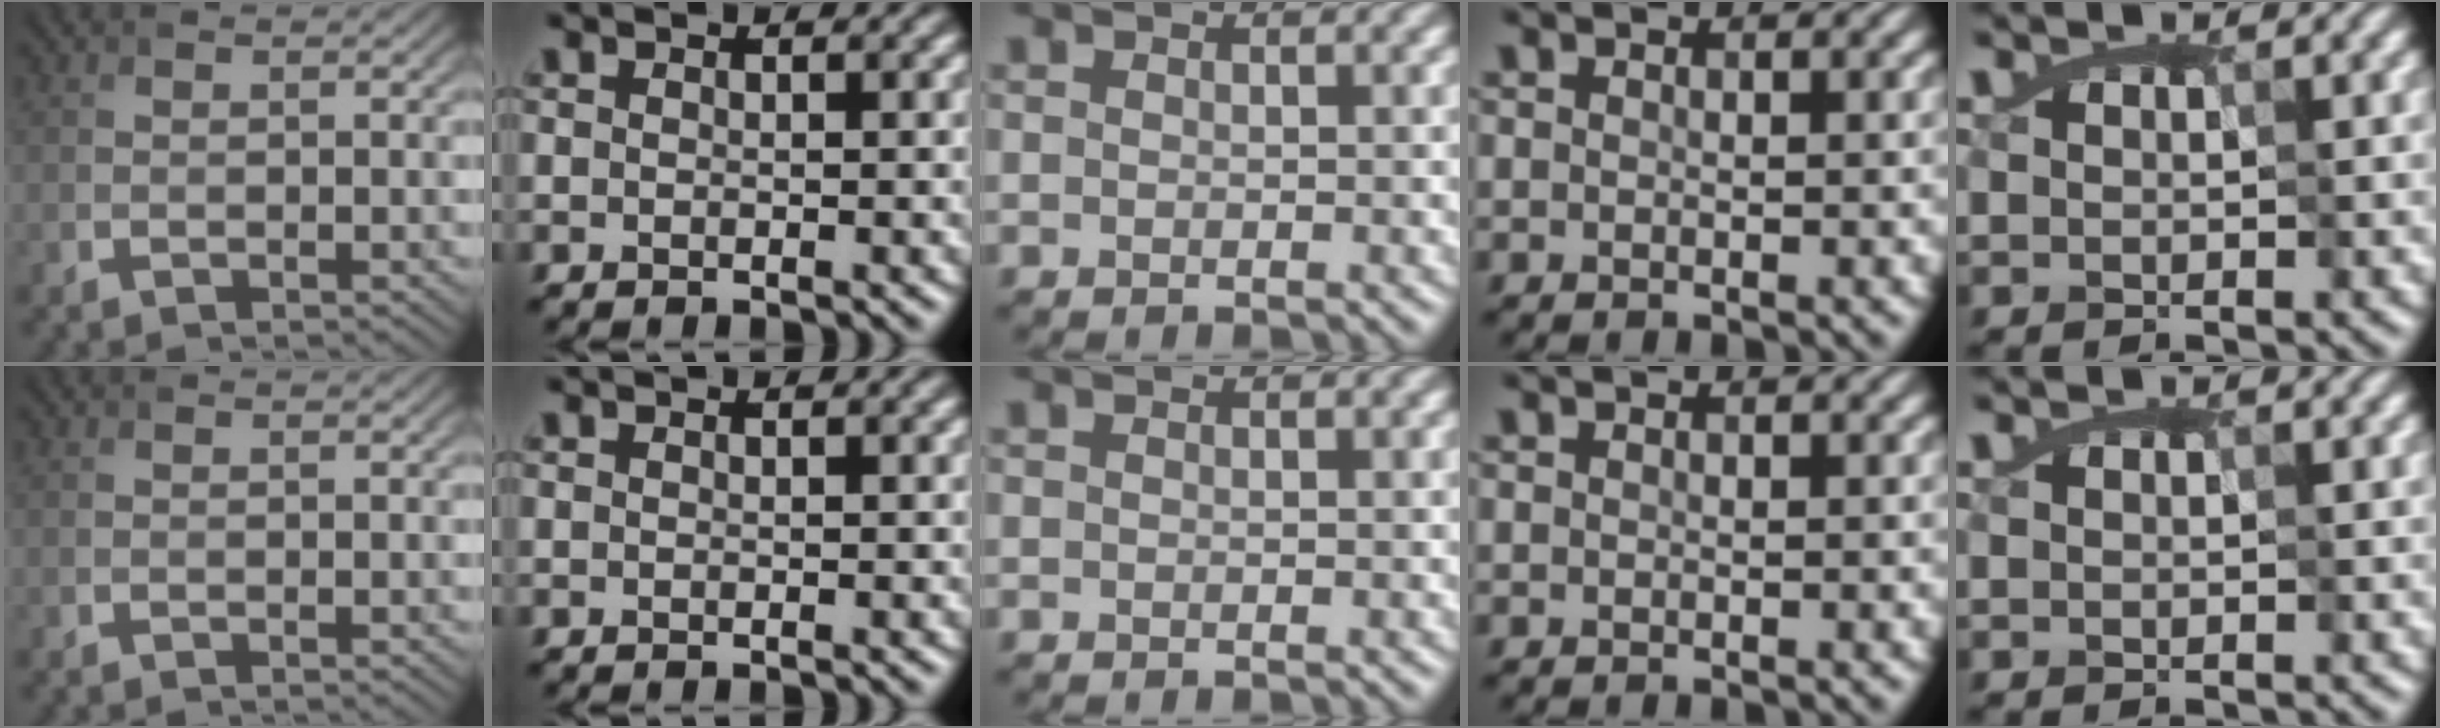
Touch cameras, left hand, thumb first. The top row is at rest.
{}